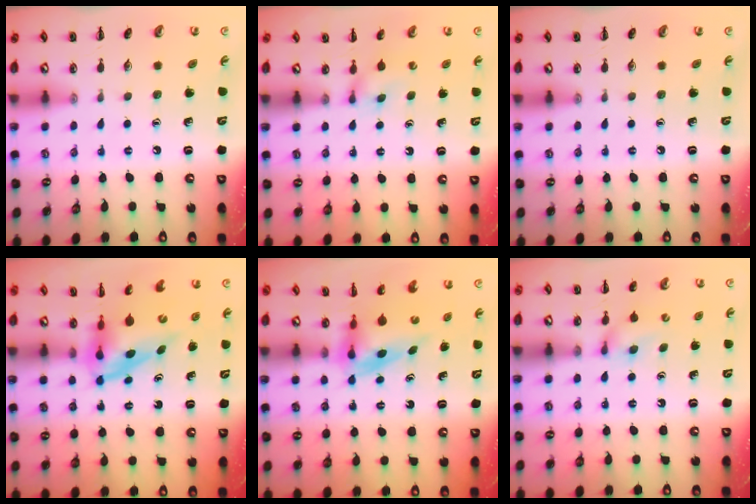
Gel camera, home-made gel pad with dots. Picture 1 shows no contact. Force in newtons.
{"total": 3.7, "press": 3.5, "slide": 1.2}
{"total": 0.0}
{"total": 3.8, "press": 3.7, "slide": 0.6}
{"total": 5.2, "press": 5.1, "slide": 0.6}
{"total": 6.6, "press": 6.3, "slide": 1.8}